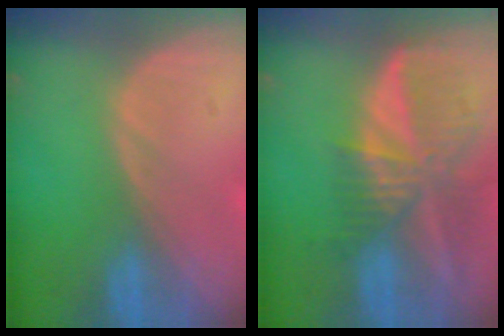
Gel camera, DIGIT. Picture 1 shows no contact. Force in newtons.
{"total": 9.2, "press": 7.9, "slide": 4.7}